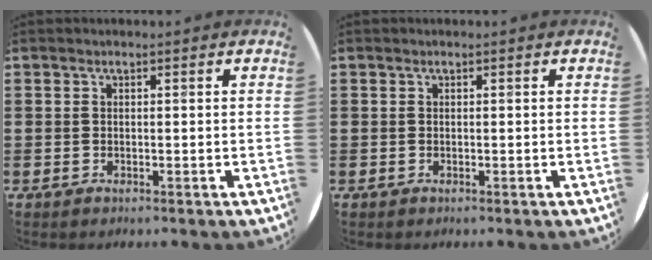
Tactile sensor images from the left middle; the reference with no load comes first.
{"total": 0.0}